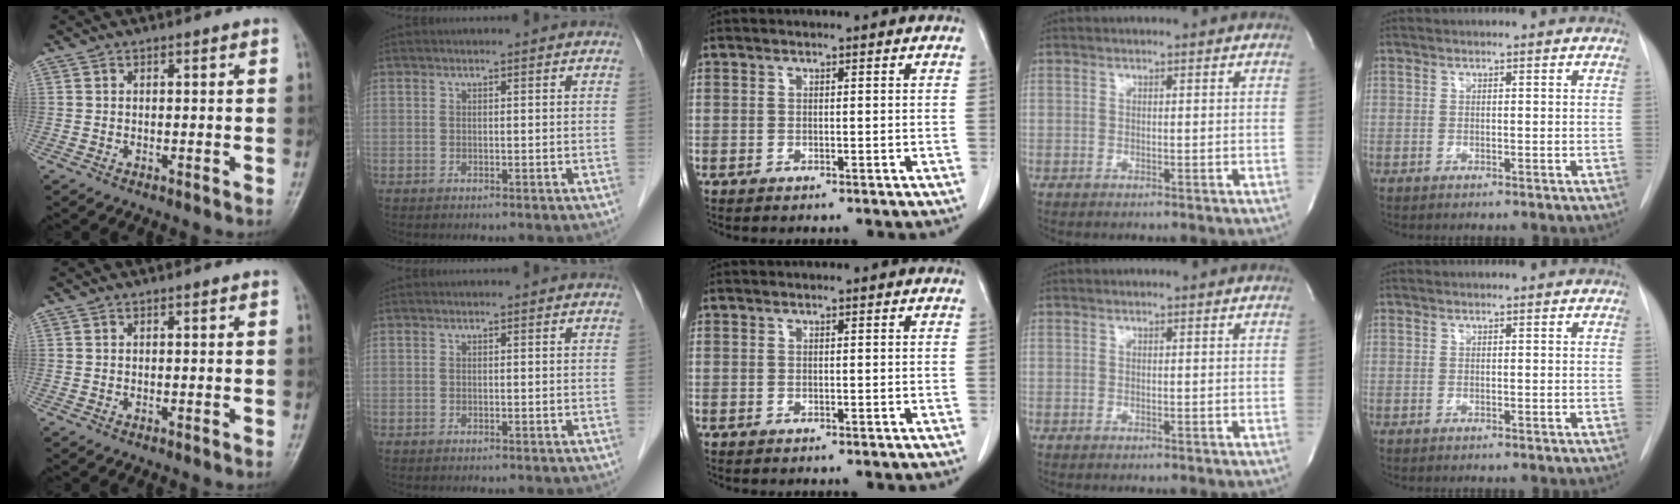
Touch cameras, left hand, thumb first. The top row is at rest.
{}